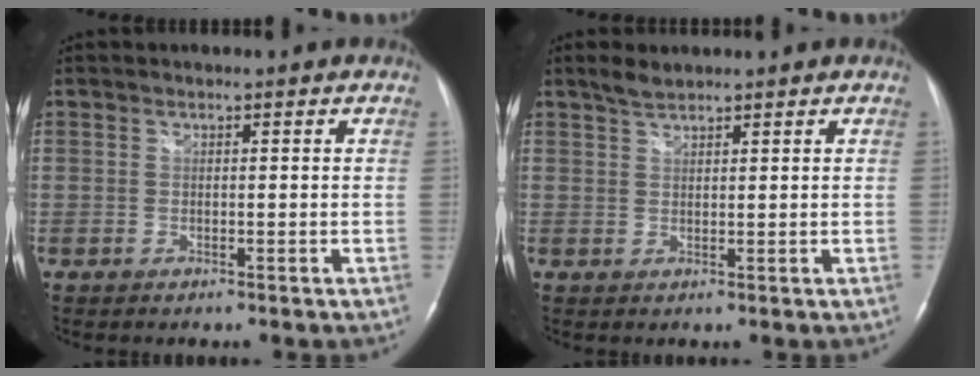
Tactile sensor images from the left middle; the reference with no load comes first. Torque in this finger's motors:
{"motor_torque": [0.19, 0.03, -0.02, 0.01]}